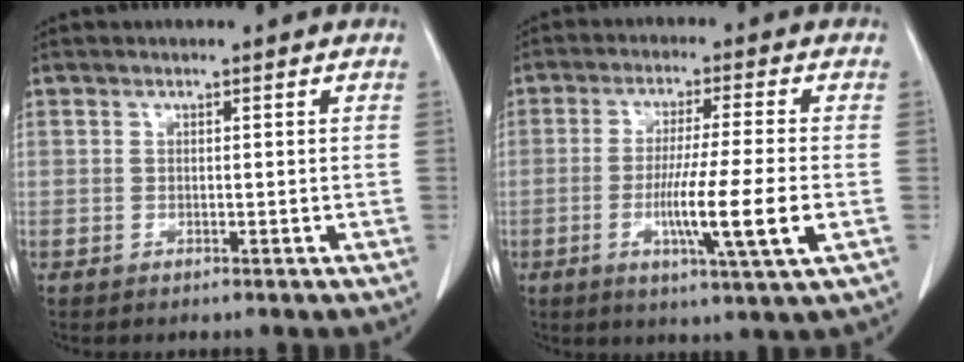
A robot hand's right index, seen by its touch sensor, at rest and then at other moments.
{"total": 10.9, "force": [-2.7, -0.7, 10.5], "torque": [-0.184, -0.022, -0.051]}